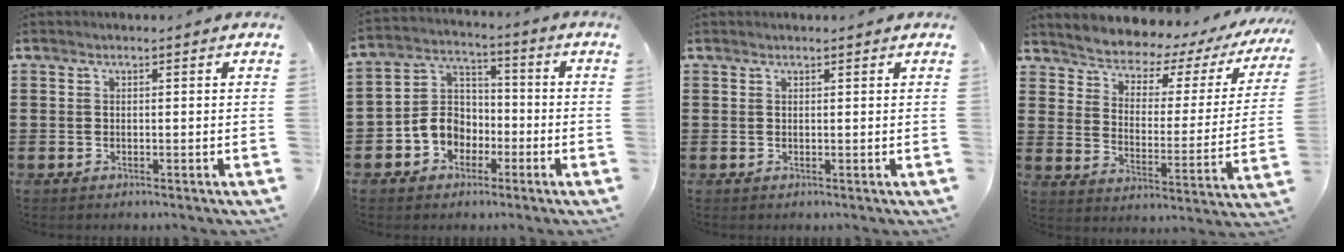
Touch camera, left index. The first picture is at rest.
{"total": 7.0, "force": [-2.9, 5.9, 2.4], "torque": [-0.076, 0.014, -0.060]}
{"total": 0.5, "force": [0.5, 0.1, 0.1], "torque": [-0.004, 0.000, 0.010]}
{"total": 3.5, "force": [3.4, 0.7, 0.3], "torque": [-0.033, -0.043, 0.047]}